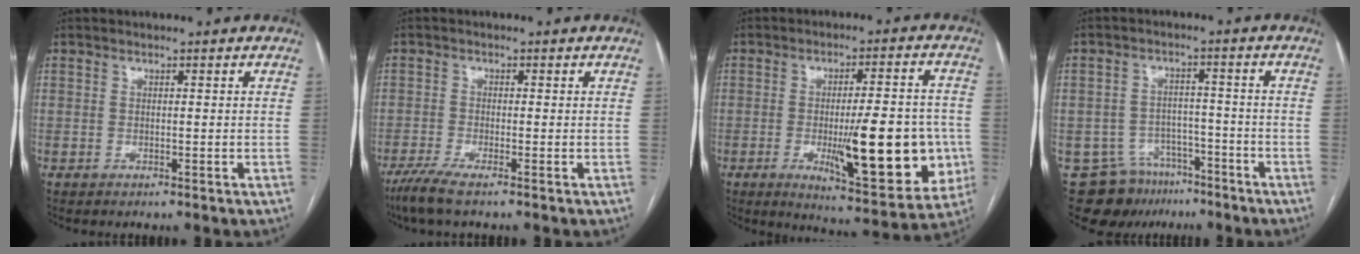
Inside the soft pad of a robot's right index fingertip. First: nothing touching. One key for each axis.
{"total": 3.8, "fx": -2.8, "fy": -0.1, "fz": 2.6, "tx": -0.054, "ty": -0.011, "tz": -0.059}
{"total": 18.1, "fx": -3.7, "fy": 4.2, "fz": 17.2, "tx": -0.216, "ty": -0.003, "tz": -0.038}
{"total": 9.8, "fx": -7.0, "fy": 6.7, "fz": 1.5, "tx": -0.024, "ty": 0.027, "tz": -0.101}